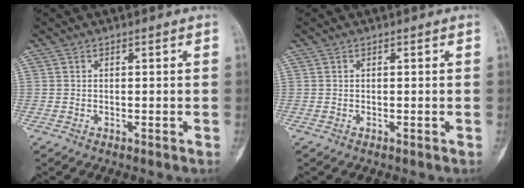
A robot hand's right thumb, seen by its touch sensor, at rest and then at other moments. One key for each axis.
{"total": 0.0}